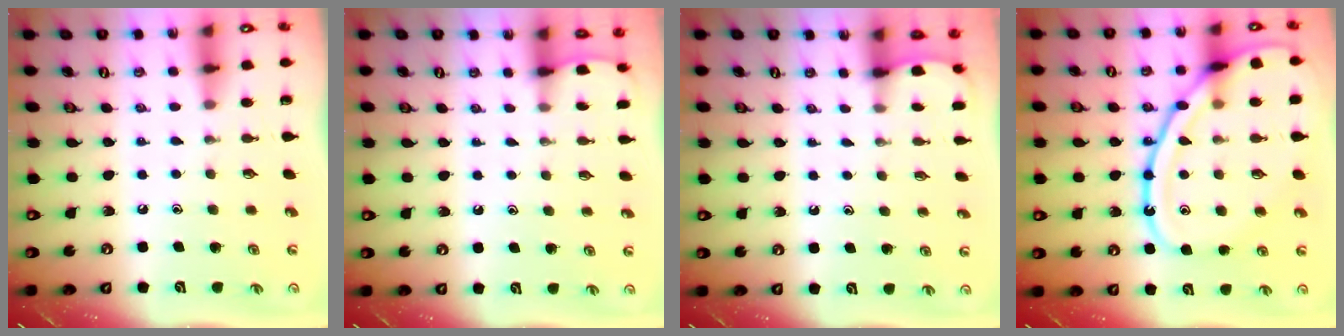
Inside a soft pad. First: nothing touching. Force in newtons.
{"total": 2.2, "press": 2.2, "slide": 0.2}
{"total": 1.2, "press": 1.2, "slide": 0.1}
{"total": 21.6, "press": 21.5, "slide": 2.0}